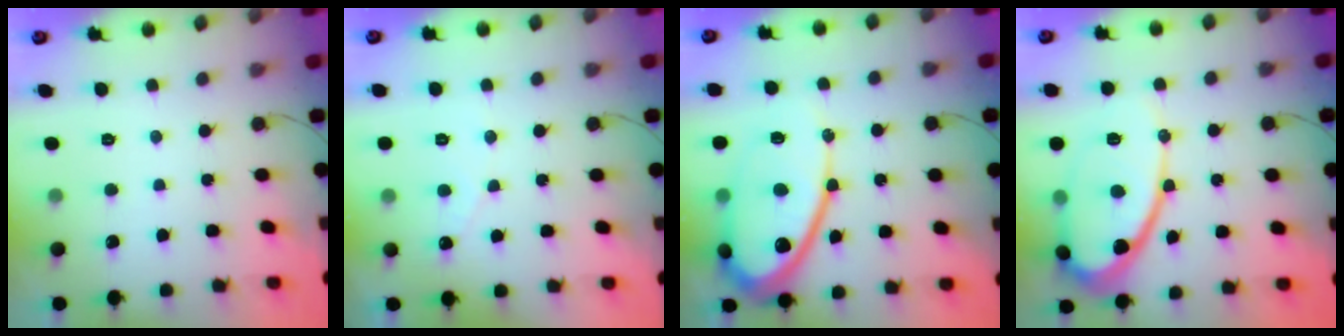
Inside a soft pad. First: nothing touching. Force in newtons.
{"total": 1.6, "press": 1.6, "slide": 0.1}
{"total": 16.3, "press": 16.2, "slide": 1.9}
{"total": 14.1, "press": 14.0, "slide": 1.7}